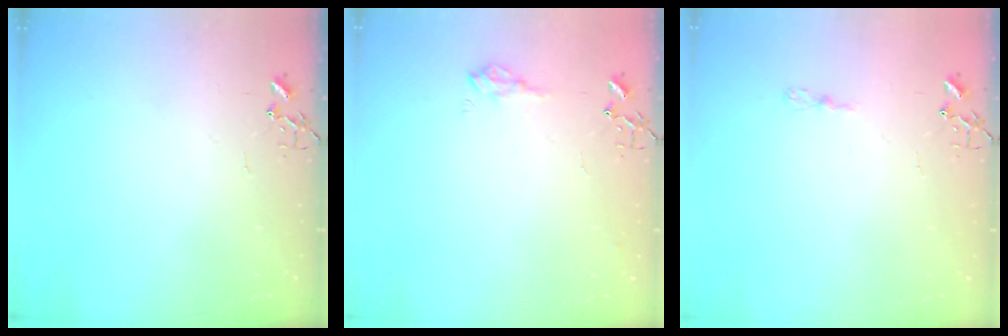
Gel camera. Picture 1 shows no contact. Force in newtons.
{"total": 8.8, "press": 8.7, "slide": 1.0}
{"total": 3.6, "press": 3.6, "slide": 0.4}